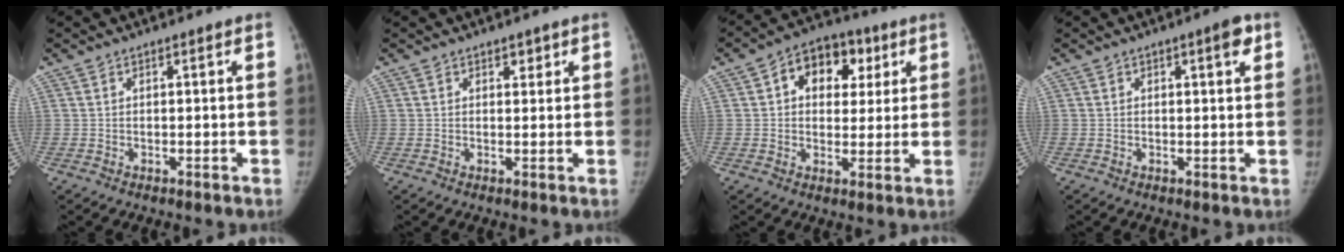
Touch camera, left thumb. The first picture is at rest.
{"total": 1.6, "force": [1.0, 1.0, 0.7], "torque": [0.005, -0.005, 0.012]}
{"total": 11.7, "force": [3.9, 8.5, 7.0], "torque": [-0.053, 0.007, 0.051]}
{"total": 2.6, "force": [1.2, 0.7, 2.2], "torque": [-0.020, -0.004, 0.010]}